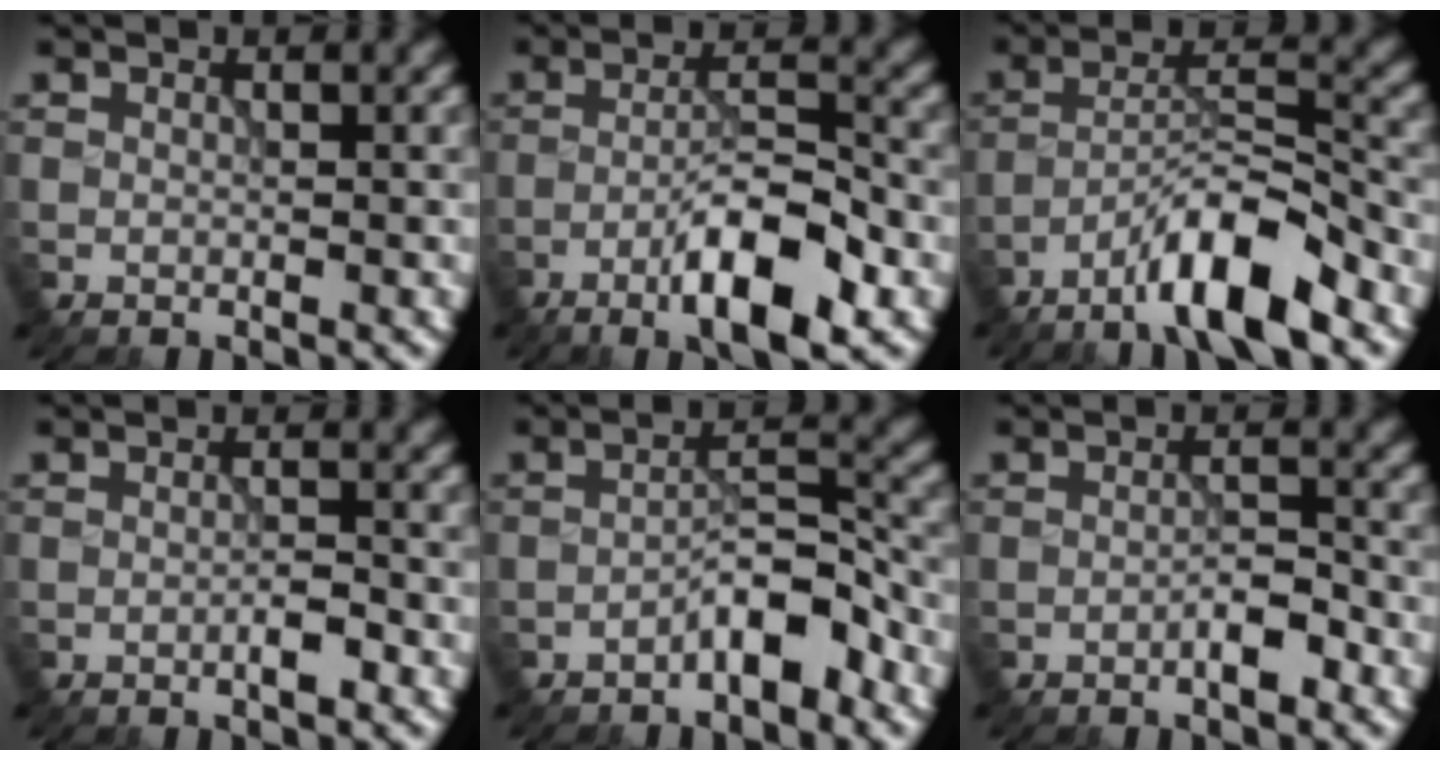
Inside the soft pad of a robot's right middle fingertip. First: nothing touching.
{"total": 7.2, "force": [-3.7, 1.5, 6.0], "torque": [-0.104, 0.010, -0.065]}
{"total": 7.2, "force": [-4.7, 1.2, 5.3], "torque": [-0.089, 0.013, -0.087]}
{"total": 1.5, "force": [-0.8, 0.2, 1.3], "torque": [-0.021, 0.001, -0.014]}
{"total": 4.0, "force": [-2.6, 1.0, 2.9], "torque": [-0.046, 0.020, -0.049]}
{"total": 2.2, "force": [-1.2, 0.5, 1.7], "torque": [-0.028, 0.006, -0.022]}